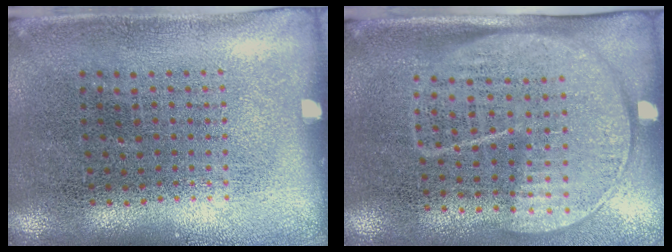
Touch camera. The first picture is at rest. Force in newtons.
{"total": 1.8, "press": 1.4, "slide": 1.0}